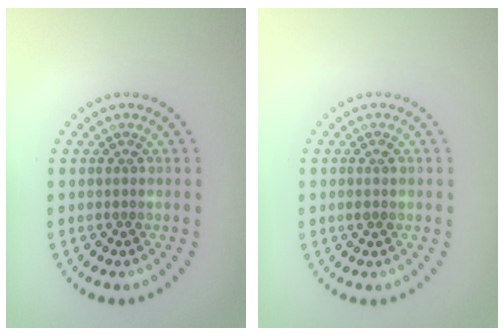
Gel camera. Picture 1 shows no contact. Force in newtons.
{"total": 0.8, "press": 0.7, "slide": 0.3}